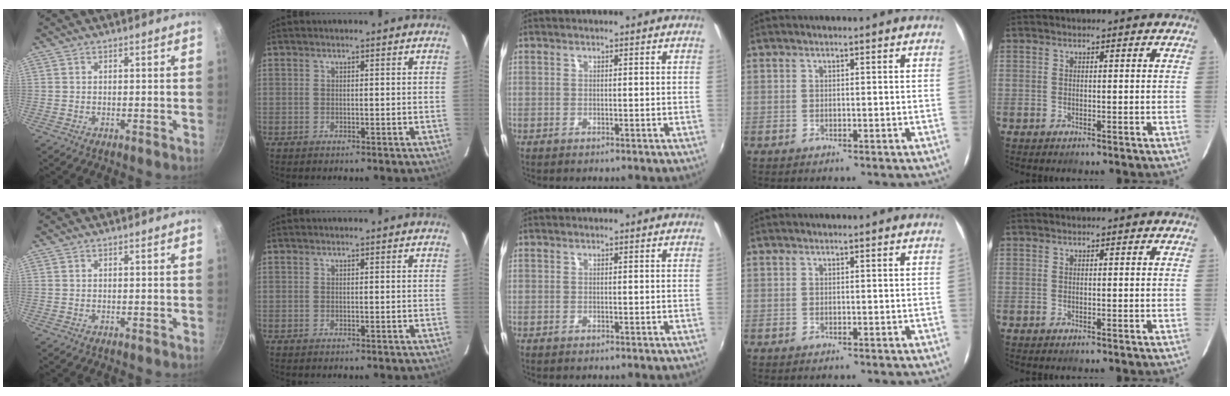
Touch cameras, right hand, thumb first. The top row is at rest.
{}